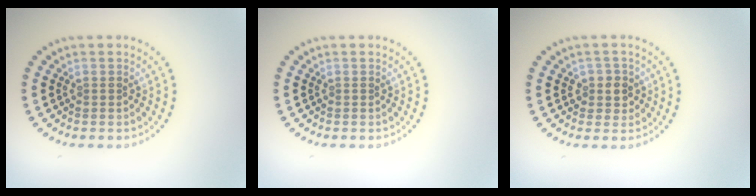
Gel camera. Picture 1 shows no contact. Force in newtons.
{"total": 0.0}
{"total": 1.9, "press": 1.6, "slide": 1.0}